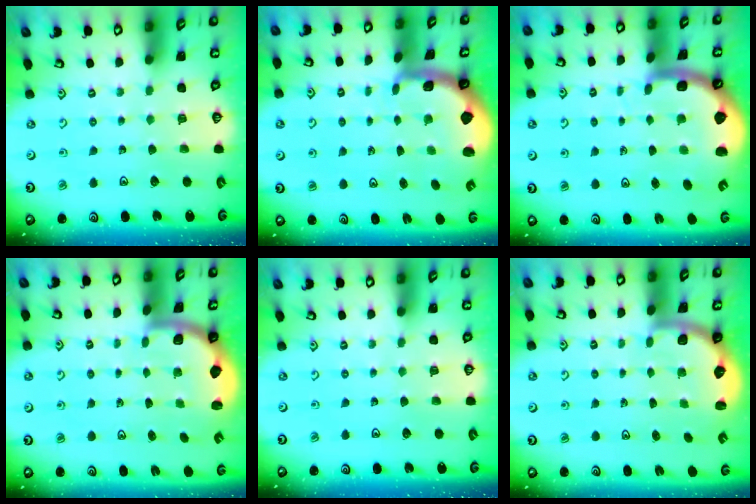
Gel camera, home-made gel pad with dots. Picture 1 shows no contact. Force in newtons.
{"total": 1.7, "press": 1.6, "slide": 0.4}
{"total": 4.6, "press": 4.3, "slide": 1.8}
{"total": 2.0, "press": 2.0, "slide": 0.5}
{"total": 0.0}
{"total": 2.1, "press": 1.9, "slide": 1.0}